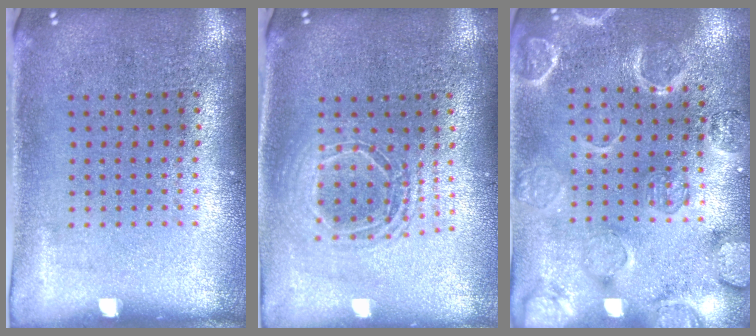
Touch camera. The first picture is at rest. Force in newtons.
{"total": 1.7, "press": 1.4, "slide": 0.9}
{"total": 2.5, "press": 2.5, "slide": 0.2}